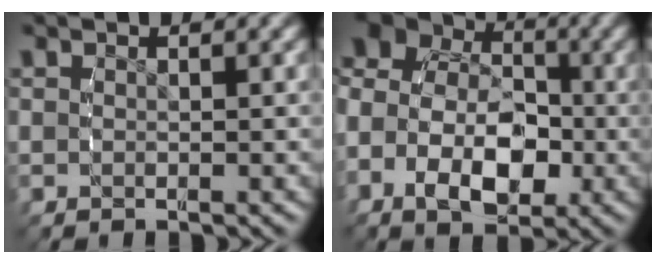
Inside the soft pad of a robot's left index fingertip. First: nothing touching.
{"total": 11.7, "force": [0.6, 8.9, 7.5], "torque": [-0.127, 0.004, -0.010]}